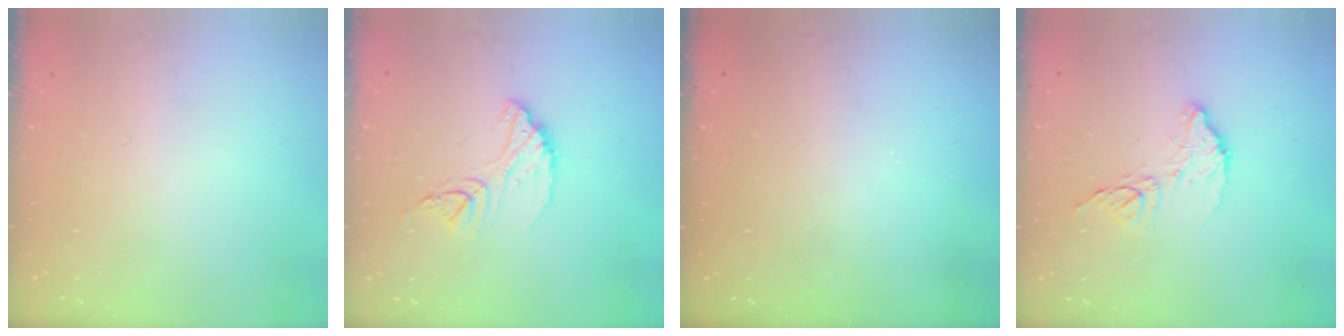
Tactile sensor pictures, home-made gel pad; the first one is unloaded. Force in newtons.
{"total": 10.9, "press": 10.9, "slide": 1.0}
{"total": 3.2, "press": 3.2, "slide": 0.1}
{"total": 9.8, "press": 9.8, "slide": 0.5}